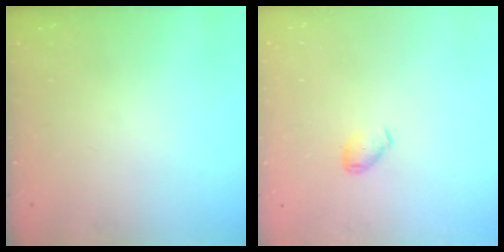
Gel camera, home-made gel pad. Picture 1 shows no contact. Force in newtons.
{"total": 6.0, "press": 6.0, "slide": 0.8}